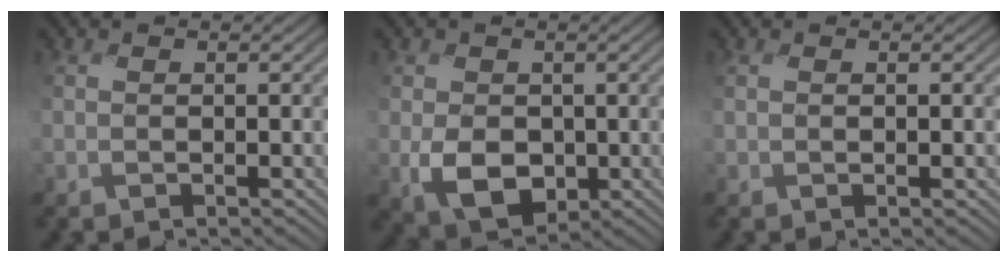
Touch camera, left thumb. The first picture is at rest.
{"total": 5.0, "force": [-0.8, 4.0, 2.9], "torque": [-0.065, -0.014, -0.020]}
{"total": 0.9, "force": [0.1, 0.2, 0.8], "torque": [-0.017, -0.001, 0.004]}